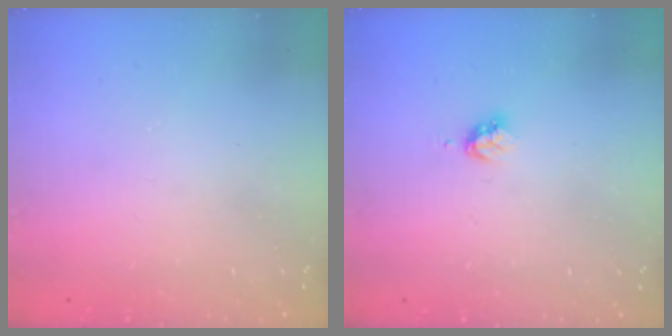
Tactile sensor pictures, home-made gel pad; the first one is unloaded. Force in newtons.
{"total": 2.9, "press": 2.8, "slide": 0.4}